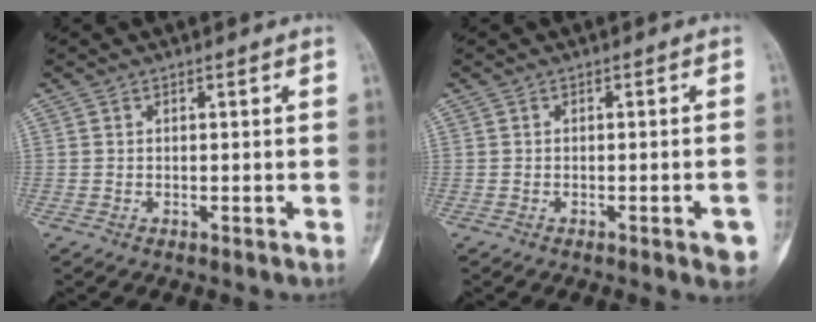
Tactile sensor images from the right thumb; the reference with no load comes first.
{"total": 3.8, "force": [-1.7, 0.9, 3.3], "torque": [-0.031, 0.006, -0.018]}